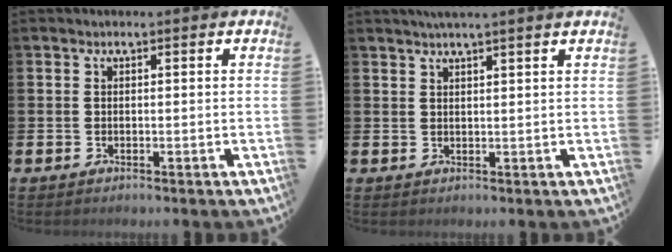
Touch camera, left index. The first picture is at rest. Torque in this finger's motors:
{"motor_torque": [0.93, -1.20, 0.22, 0.03]}